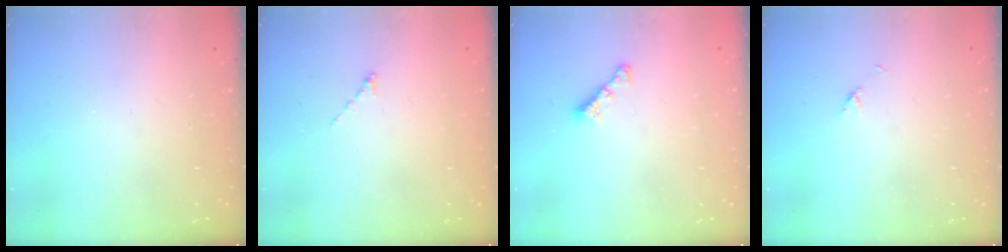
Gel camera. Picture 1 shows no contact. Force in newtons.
{"total": 0.0}
{"total": 4.5, "press": 4.4, "slide": 0.7}
{"total": 2.1, "press": 2.1, "slide": 0.3}